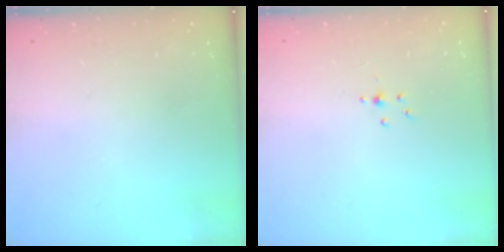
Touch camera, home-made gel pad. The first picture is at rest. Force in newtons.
{"total": 2.5, "press": 2.3, "slide": 1.0}